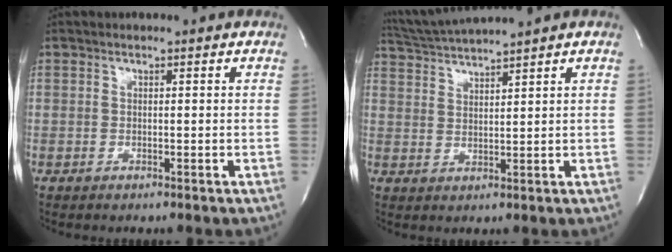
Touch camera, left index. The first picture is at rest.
{"total": 6.6, "force": [6.1, -1.9, 1.9], "torque": [-0.042, 0.006, 0.116]}